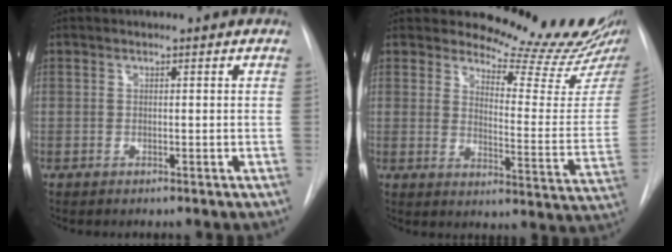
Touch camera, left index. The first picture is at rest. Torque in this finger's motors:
{"motor_torque": [0.91, -1.22, 0.05, -0.01]}